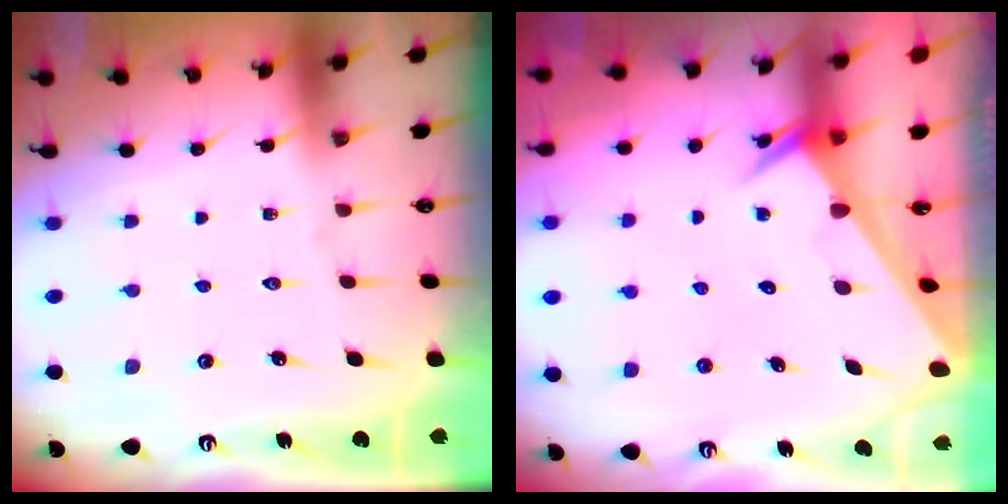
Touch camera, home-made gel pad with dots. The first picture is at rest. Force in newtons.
{"total": 2.5, "press": 2.5, "slide": 0.1}